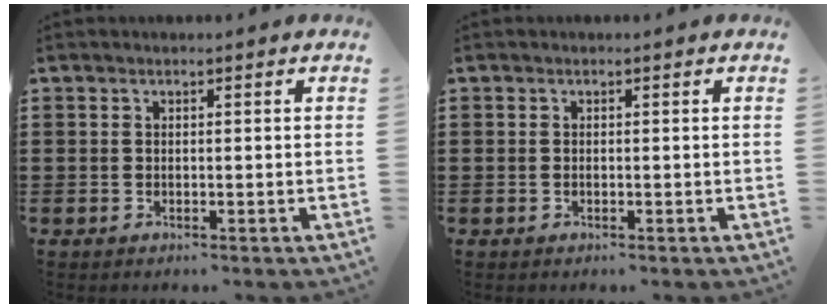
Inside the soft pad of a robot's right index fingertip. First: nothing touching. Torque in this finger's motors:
{"motor_torque": [-0.63, 0.99, -0.02, -0.01]}